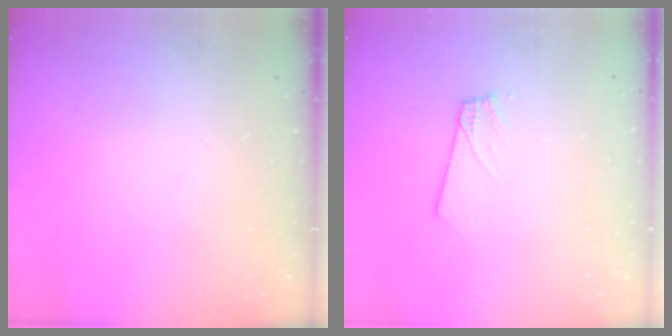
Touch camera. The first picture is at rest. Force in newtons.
{"total": 1.8, "press": 1.8, "slide": 0.1}